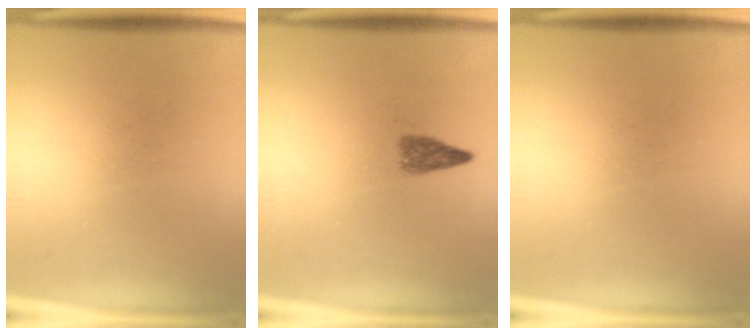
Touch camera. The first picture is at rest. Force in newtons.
{"total": 2.3}
{"total": 0.0}